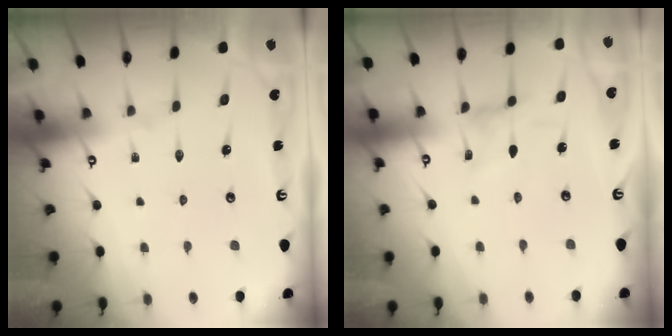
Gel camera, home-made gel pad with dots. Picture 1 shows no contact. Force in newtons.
{"total": 0.0}